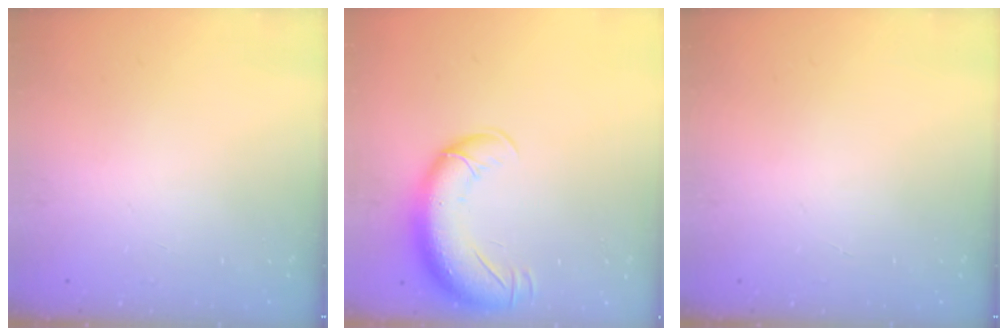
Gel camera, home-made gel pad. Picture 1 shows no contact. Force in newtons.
{"total": 15.0, "press": 14.6, "slide": 3.6}
{"total": 0.0}